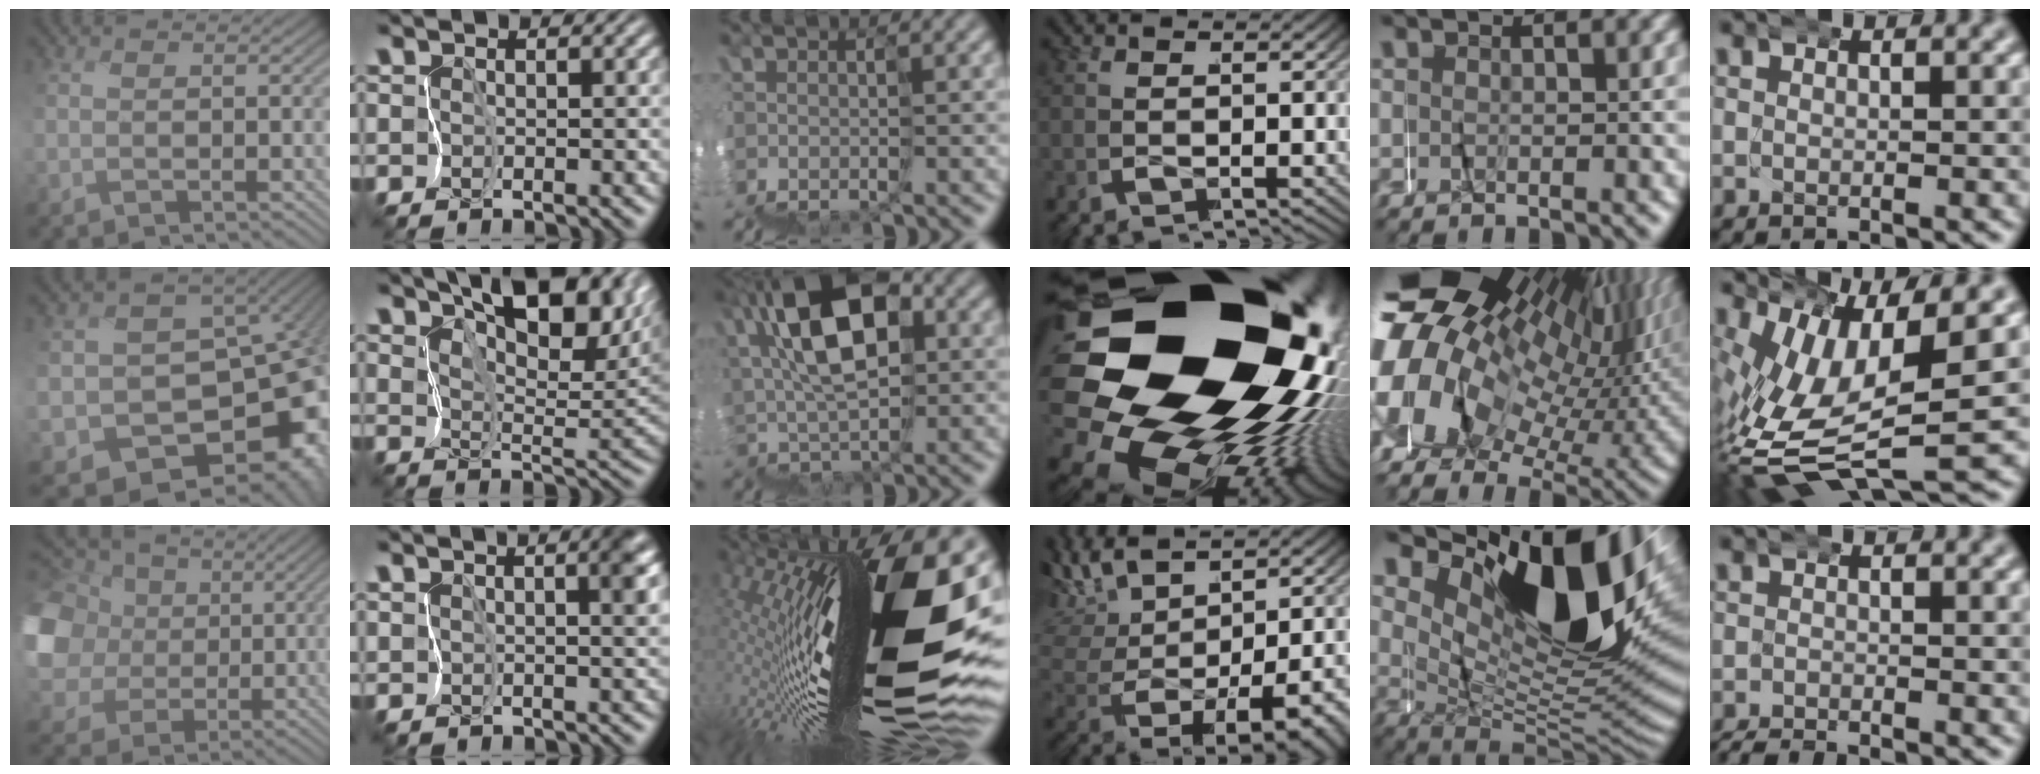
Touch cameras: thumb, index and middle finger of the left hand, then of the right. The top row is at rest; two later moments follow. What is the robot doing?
{"motion": "wrap", "object": "masking tape"}